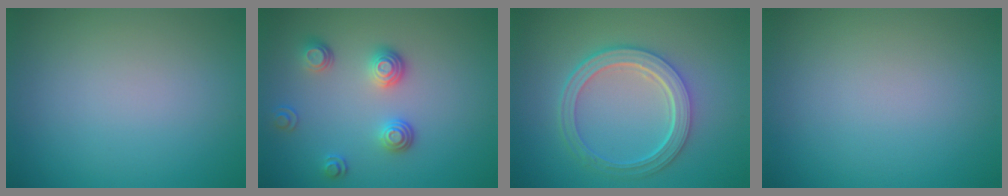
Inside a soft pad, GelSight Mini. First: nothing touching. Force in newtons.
{"total": 3.1, "press": 2.6, "slide": 1.8}
{"total": 5.2, "press": 3.9, "slide": 3.5}
{"total": 0.0}